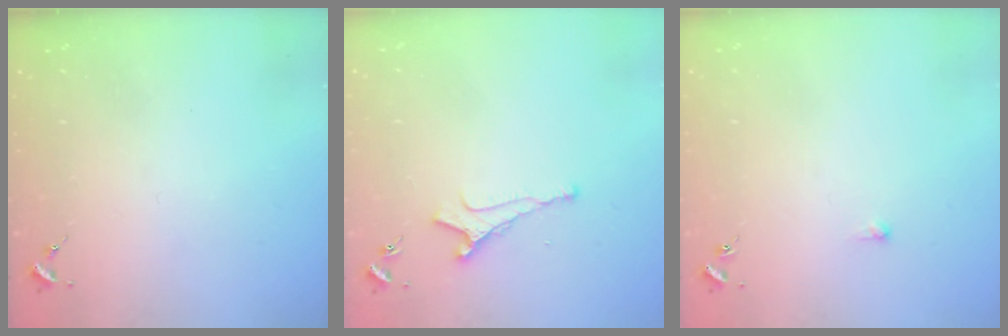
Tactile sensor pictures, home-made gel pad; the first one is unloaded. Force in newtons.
{"total": 4.7, "press": 4.7, "slide": 0.8}
{"total": 2.9, "press": 2.8, "slide": 0.6}